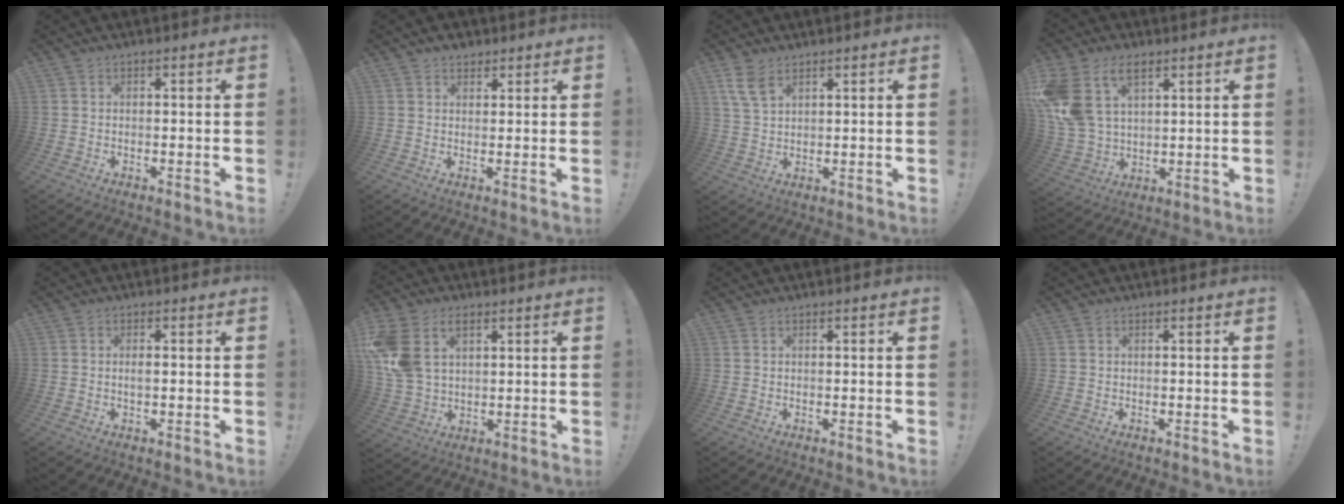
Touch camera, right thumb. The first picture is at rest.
{"total": 3.0, "force": [2.2, 2.0, 0.3], "torque": [0.006, -0.012, 0.038]}
{"total": 6.4, "force": [4.0, 3.0, 4.0], "torque": [-0.077, -0.011, 0.078]}
{"total": 15.5, "force": [7.3, 9.7, 9.6], "torque": [-0.199, -0.030, 0.139]}
{"total": 1.5, "force": [-0.2, 0.3, 1.4], "torque": [-0.030, 0.003, -0.005]}
{"total": 12.4, "force": [5.3, 8.3, 7.6], "torque": [-0.166, -0.017, 0.103]}
{"total": 0.0}
{"total": 0.0}